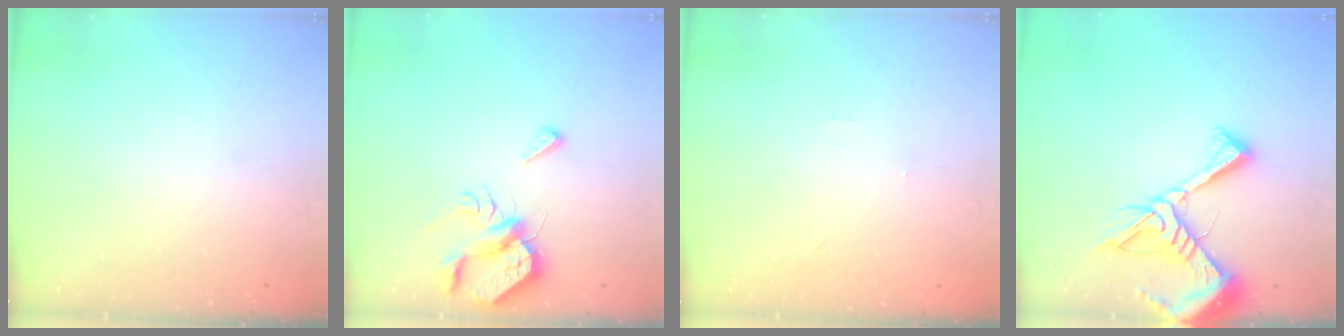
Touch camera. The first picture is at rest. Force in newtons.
{"total": 7.5, "press": 7.5, "slide": 0.6}
{"total": 0.0}
{"total": 12.8, "press": 12.7, "slide": 1.5}